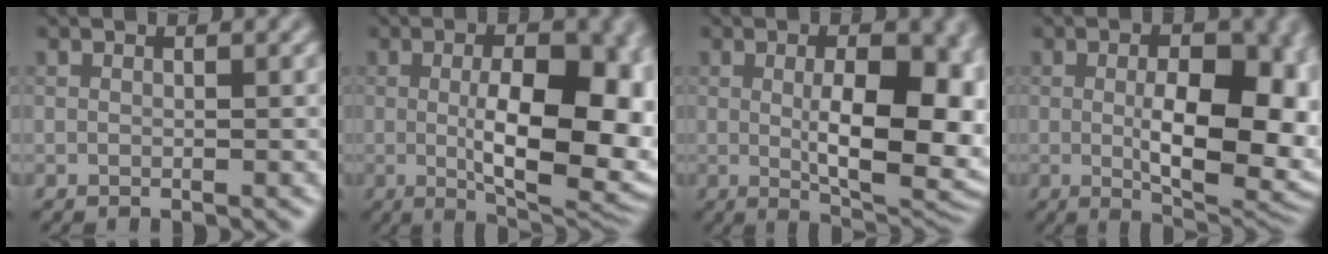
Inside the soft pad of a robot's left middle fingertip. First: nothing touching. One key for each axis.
{"total": 11.0, "fx": -0.5, "fy": 4.5, "fz": 10.0, "tx": -0.139, "ty": -0.010, "tz": 0.000}
{"total": 10.2, "fx": -0.3, "fy": 4.3, "fz": 9.2, "tx": -0.131, "ty": -0.013, "tz": 0.007}
{"total": 10.1, "fx": -0.6, "fy": 4.7, "fz": 9.0, "tx": -0.127, "ty": -0.012, "tz": 0.003}